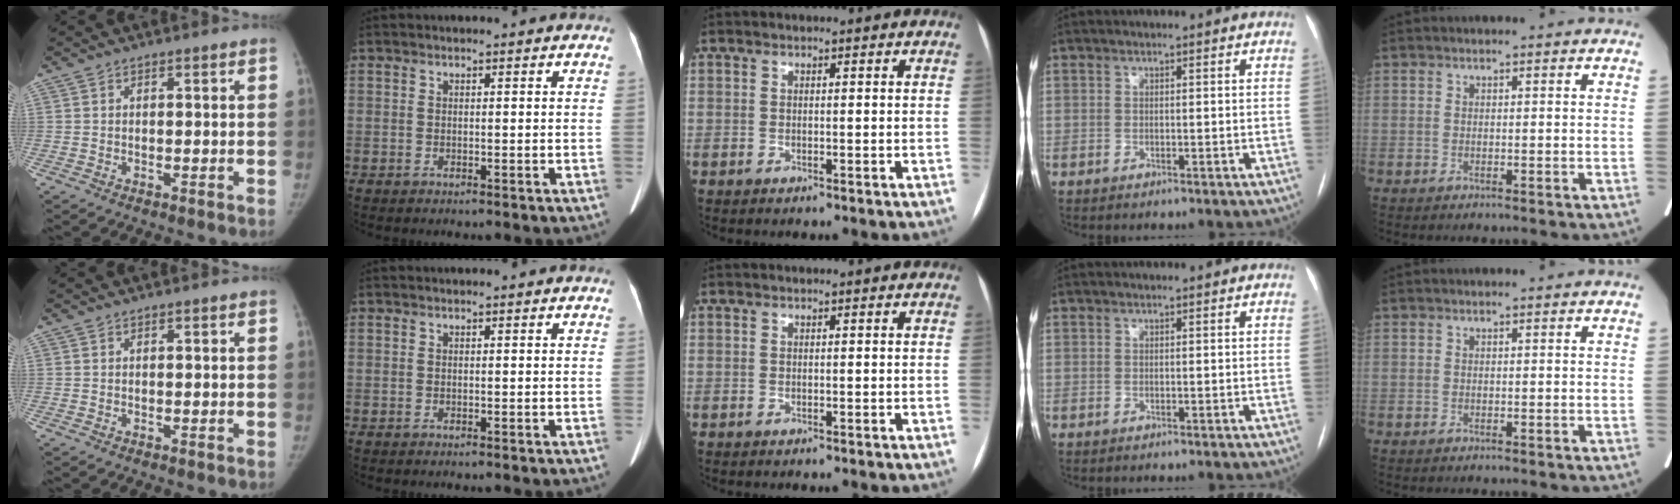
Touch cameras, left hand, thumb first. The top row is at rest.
{}